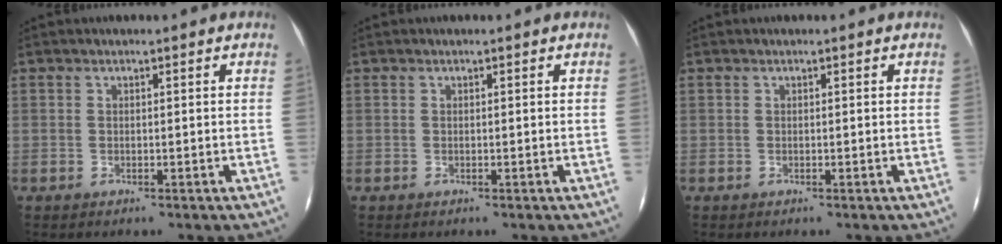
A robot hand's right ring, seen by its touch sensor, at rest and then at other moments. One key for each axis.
{"total": 0.0}
{"total": 0.0}